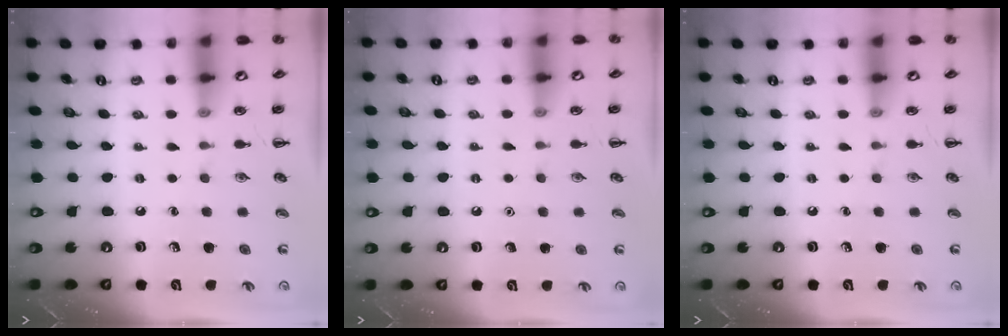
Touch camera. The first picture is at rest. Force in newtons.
{"total": 1.5, "press": 1.5, "slide": 0.1}
{"total": 0.0}